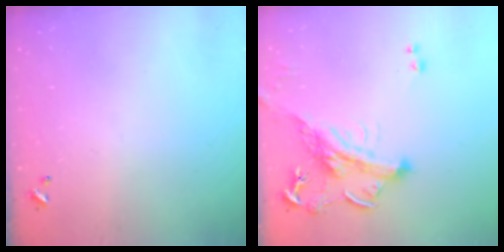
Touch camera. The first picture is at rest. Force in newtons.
{"total": 3.8, "press": 3.5, "slide": 1.4}